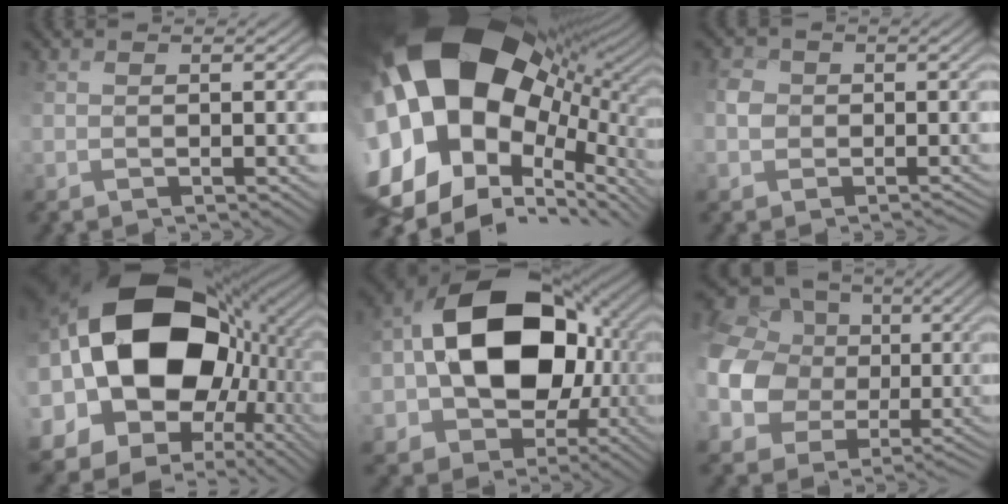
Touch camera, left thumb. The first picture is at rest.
{"total": 21.3, "force": [5.0, 14.6, 14.8], "torque": [-0.332, -0.019, 0.127]}
{"total": 3.8, "force": [-1.4, 3.5, 0.7], "torque": [-0.015, 0.004, -0.027]}
{"total": 23.0, "force": [4.0, 16.1, 15.9], "torque": [-0.343, 0.006, 0.081]}
{"total": 16.7, "force": [0.8, 12.2, 11.4], "torque": [-0.199, 0.012, 0.012]}
{"total": 13.7, "force": [0.4, 12.7, 5.0], "torque": [-0.200, -0.001, -0.006]}